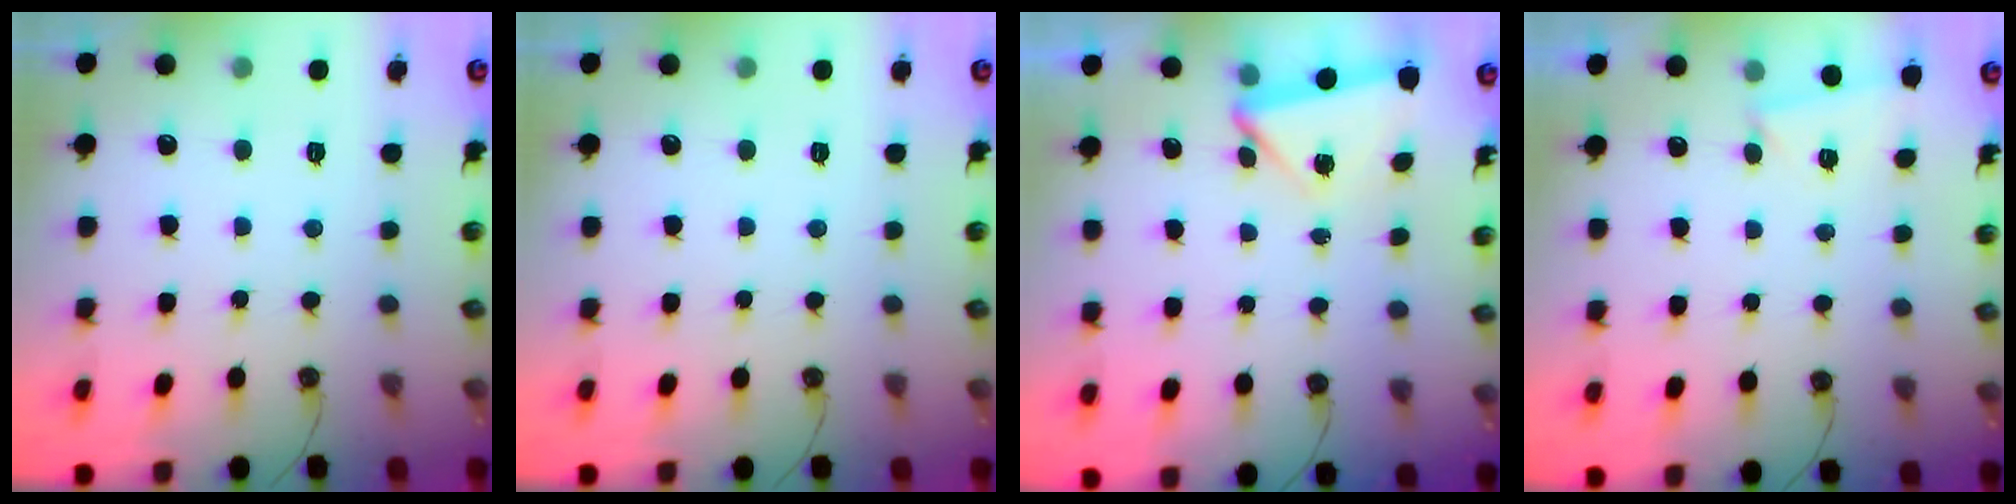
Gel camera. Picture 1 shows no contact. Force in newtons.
{"total": 0.0}
{"total": 4.3, "press": 4.1, "slide": 1.0}
{"total": 1.9, "press": 1.7, "slide": 0.7}